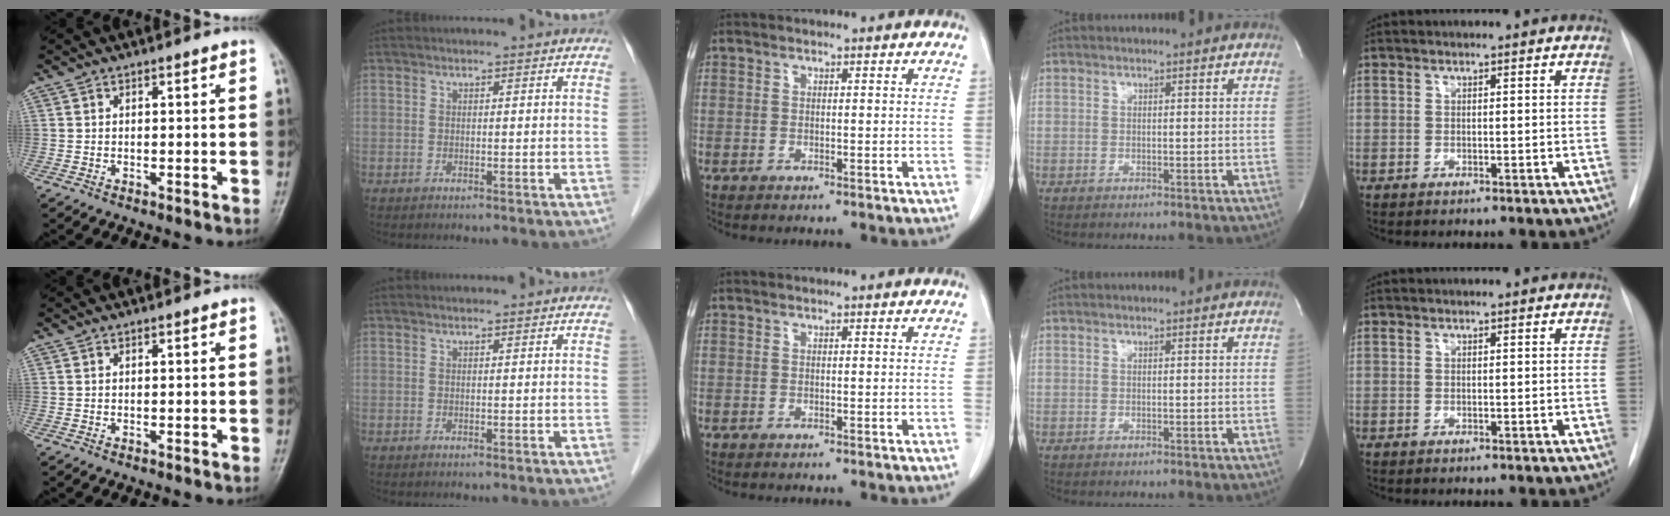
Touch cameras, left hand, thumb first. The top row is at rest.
{}